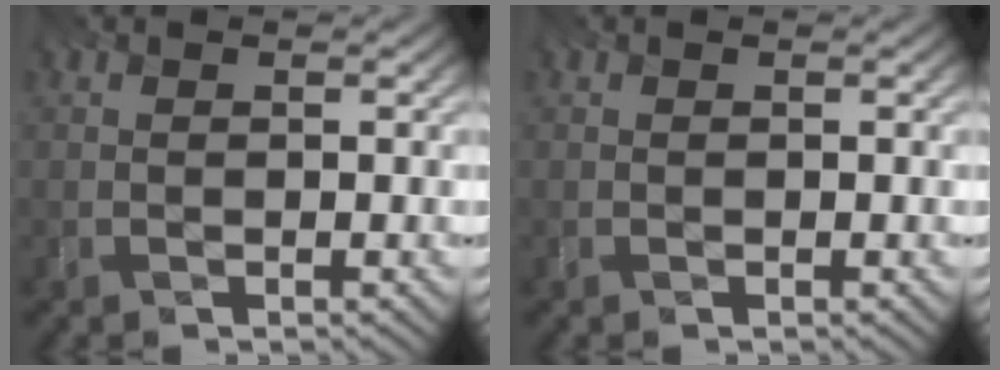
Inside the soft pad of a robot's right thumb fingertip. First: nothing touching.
{"total": 0.0}